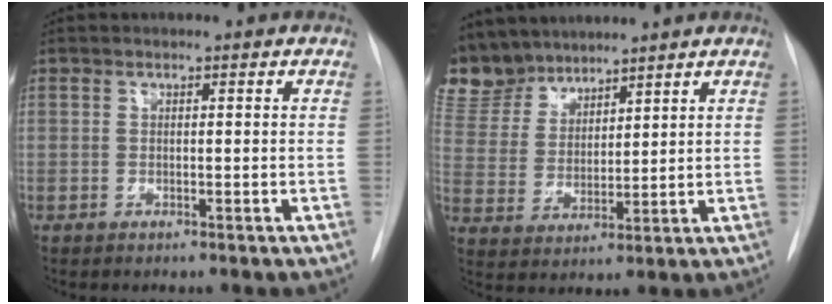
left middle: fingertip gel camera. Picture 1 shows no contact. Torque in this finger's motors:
{"motor_torque": [1.13, -1.01, 1.05, 0.21]}